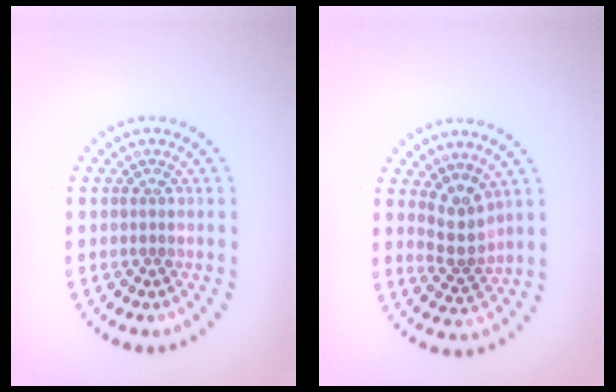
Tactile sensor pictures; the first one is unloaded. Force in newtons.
{"total": 2.7, "press": 1.9, "slide": 1.8}